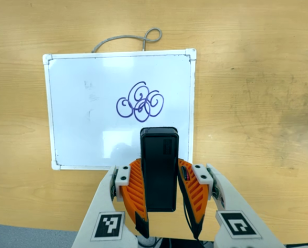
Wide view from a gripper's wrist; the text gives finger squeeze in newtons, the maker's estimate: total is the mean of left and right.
{"total": 4.4, "left": 3.3, "right": 5.4}